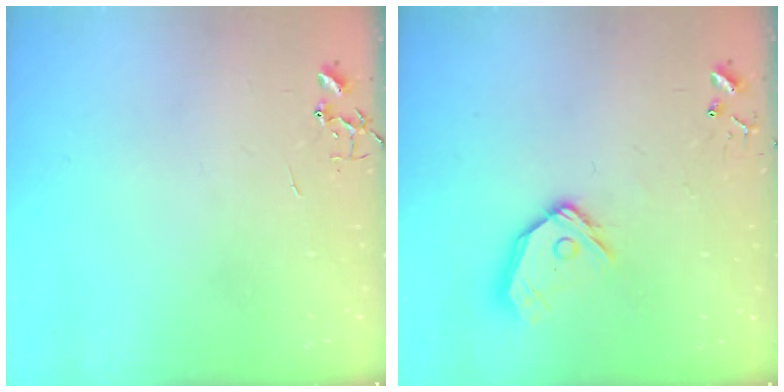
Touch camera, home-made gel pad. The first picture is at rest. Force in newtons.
{"total": 12.7, "press": 12.5, "slide": 2.0}